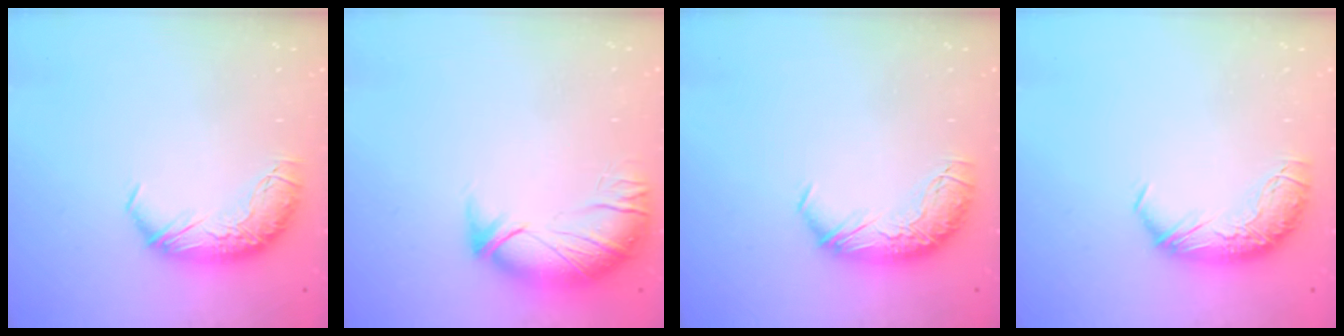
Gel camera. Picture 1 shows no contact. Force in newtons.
{"total": 2.9, "press": 1.4, "slide": 2.6}
{"total": 0.0}
{"total": 0.0}